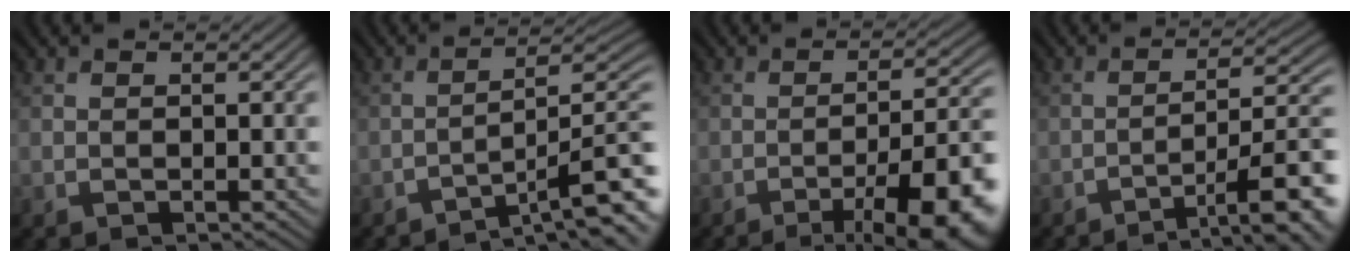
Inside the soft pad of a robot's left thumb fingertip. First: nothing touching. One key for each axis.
{"total": 10.2, "fx": -6.6, "fy": 1.5, "fz": 7.6, "tx": -0.105, "ty": 0.016, "tz": -0.096}
{"total": 13.6, "fx": -6.9, "fy": 3.5, "fz": 11.1, "tx": -0.143, "ty": 0.009, "tz": -0.094}
{"total": 10.8, "fx": -6.2, "fy": 2.3, "fz": 8.5, "tx": -0.125, "ty": 0.010, "tz": -0.088}